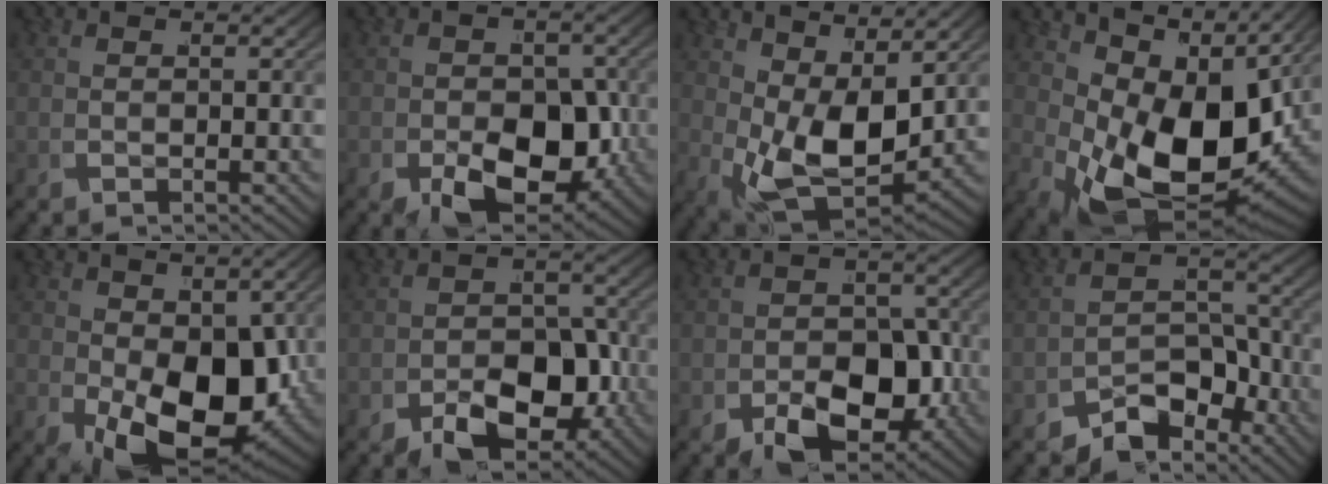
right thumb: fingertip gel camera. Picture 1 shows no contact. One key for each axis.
{"total": 8.6, "fx": -2.3, "fy": 5.6, "fz": 6.1, "tx": -0.117, "ty": -0.046, "tz": -0.021}
{"total": 8.4, "fx": 0.7, "fy": 4.9, "fz": 6.8, "tx": -0.146, "ty": -0.044, "tz": 0.030}
{"total": 14.8, "fx": 0.0, "fy": 8.6, "fz": 12.1, "tx": -0.215, "ty": -0.042, "tz": 0.026}
{"total": 10.9, "fx": -1.9, "fy": 6.4, "fz": 8.6, "tx": -0.144, "ty": -0.047, "tz": -0.005}
{"total": 5.9, "fx": -2.6, "fy": 3.6, "fz": 4.0, "tx": -0.070, "ty": -0.018, "tz": -0.043}
{"total": 6.5, "fx": -2.4, "fy": 4.1, "fz": 4.4, "tx": -0.081, "ty": -0.025, "tz": -0.037}
{"total": 5.5, "fx": -4.2, "fy": 2.6, "fz": 2.4, "tx": -0.032, "ty": -0.013, "tz": -0.071}